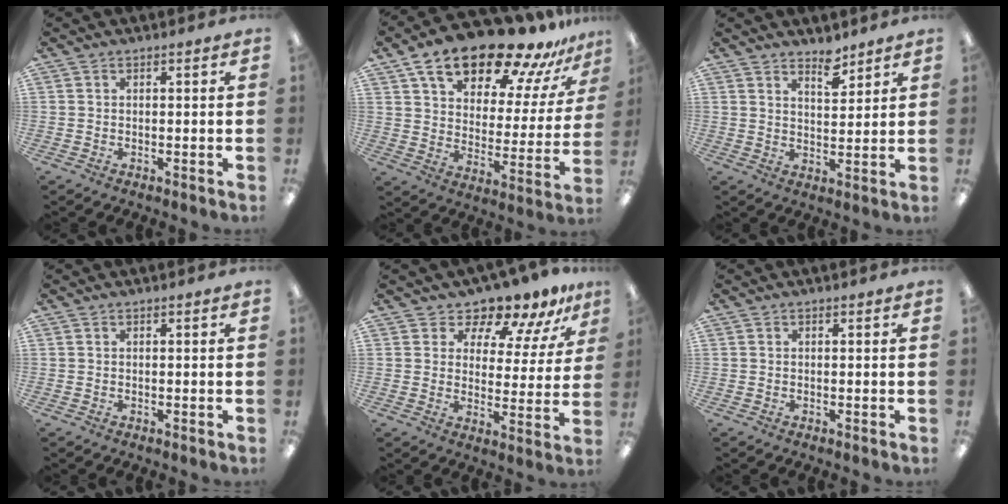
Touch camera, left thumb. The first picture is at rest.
{"total": 22.1, "force": [16.3, 8.1, 12.6], "torque": [-0.200, -0.106, 0.275]}
{"total": 5.0, "force": [4.4, 1.8, 1.7], "torque": [-0.011, -0.035, 0.075]}
{"total": 0.0}
{"total": 10.6, "force": [9.6, 3.7, 2.6], "torque": [-0.043, -0.085, 0.175]}
{"total": 0.0}